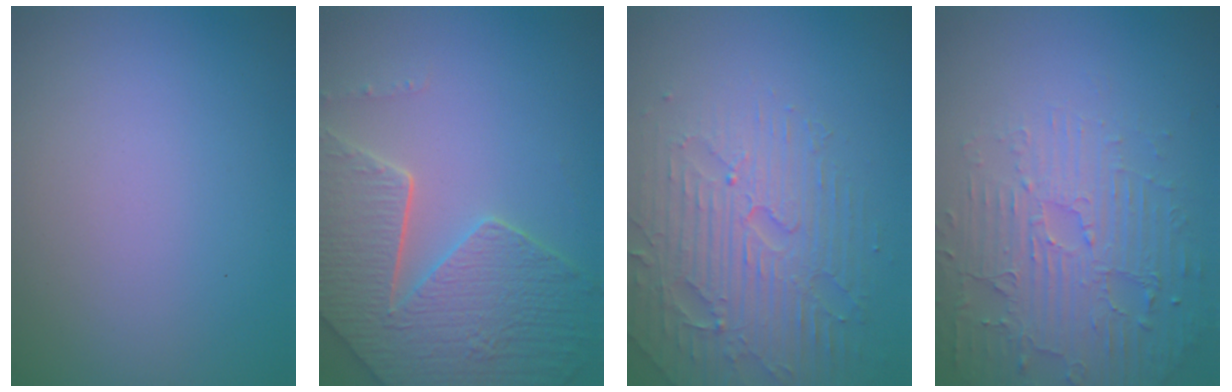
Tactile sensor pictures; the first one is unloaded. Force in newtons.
{"total": 8.5, "press": 6.1, "slide": 5.8}
{"total": 4.8, "press": 4.7, "slide": 1.1}
{"total": 5.1, "press": 3.8, "slide": 3.4}